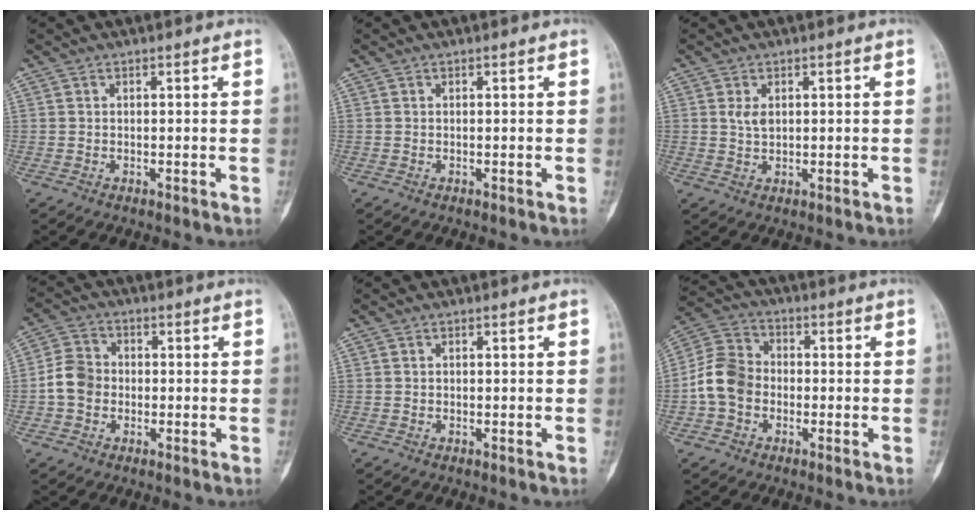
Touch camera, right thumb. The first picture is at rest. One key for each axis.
{"total": 0.0}
{"total": 2.3, "fx": 0.7, "fy": 1.4, "fz": 1.7, "tx": -0.027, "ty": -0.002, "tz": 0.015}
{"total": 6.4, "fx": -1.0, "fy": 5.4, "fz": 3.3, "tx": -0.051, "ty": 0.018, "tz": -0.029}
{"total": 0.0}
{"total": 9.3, "fx": -1.7, "fy": 7.4, "fz": 5.2, "tx": -0.092, "ty": 0.031, "tz": -0.046}